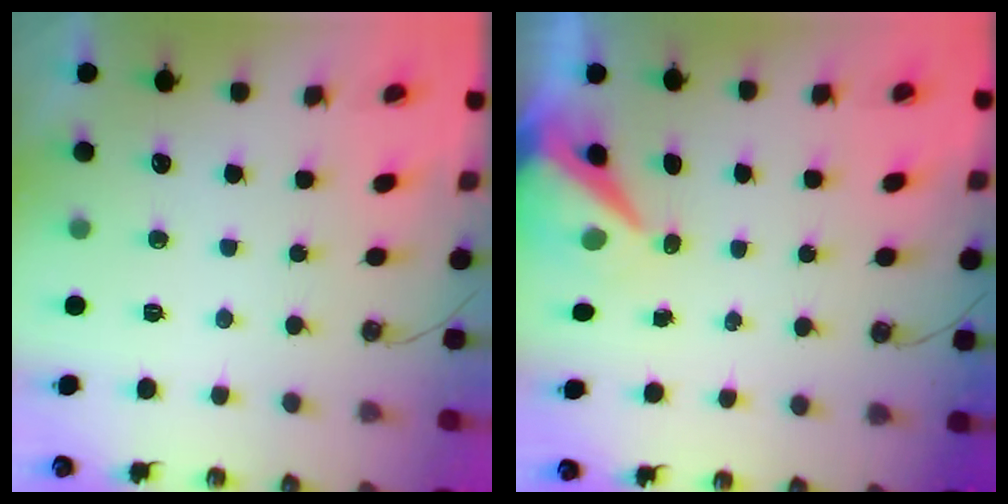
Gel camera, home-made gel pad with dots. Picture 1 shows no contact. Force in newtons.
{"total": 7.4, "press": 7.4, "slide": 1.0}